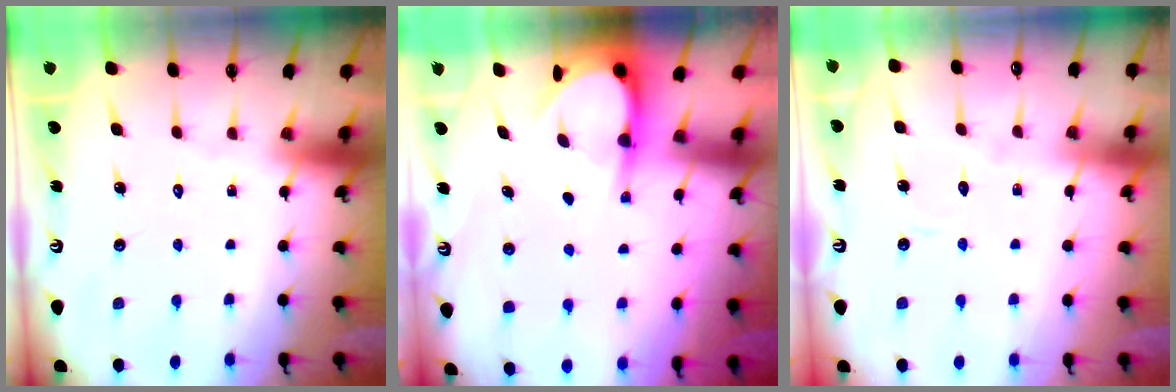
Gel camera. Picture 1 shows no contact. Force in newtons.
{"total": 6.0, "press": 6.0, "slide": 0.3}
{"total": 2.5, "press": 2.5, "slide": 0.2}